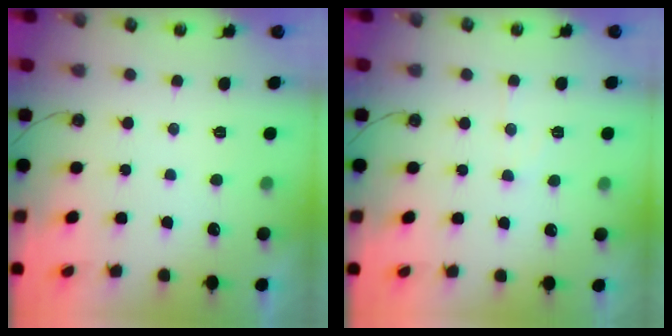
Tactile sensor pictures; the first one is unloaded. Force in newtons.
{"total": 7.1, "press": 7.1, "slide": 0.6}